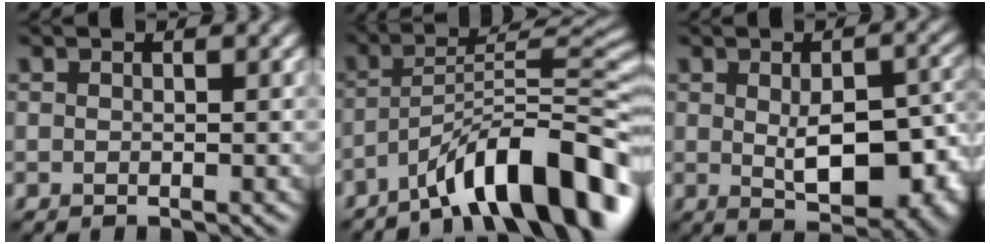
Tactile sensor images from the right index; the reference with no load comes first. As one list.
[{"total": 11.0, "force": [-7.1, 2.5, 8.1], "torque": [-0.107, 0.022, -0.121]}, {"total": 9.1, "force": [-1.1, 4.6, 7.7], "torque": [-0.111, -0.021, 0.000]}]